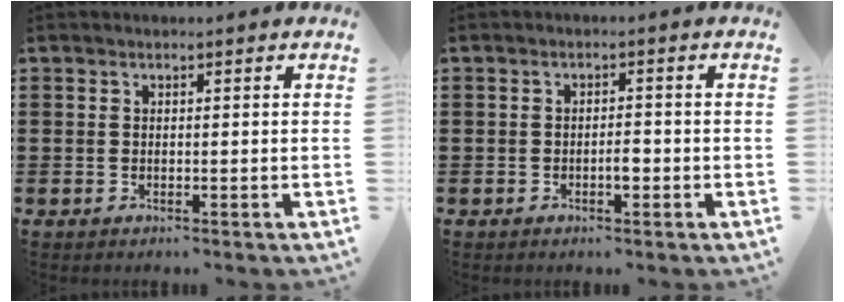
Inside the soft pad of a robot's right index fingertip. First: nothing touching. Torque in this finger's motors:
{"motor_torque": [-0.27, 0.43, 0.09, 0.04]}